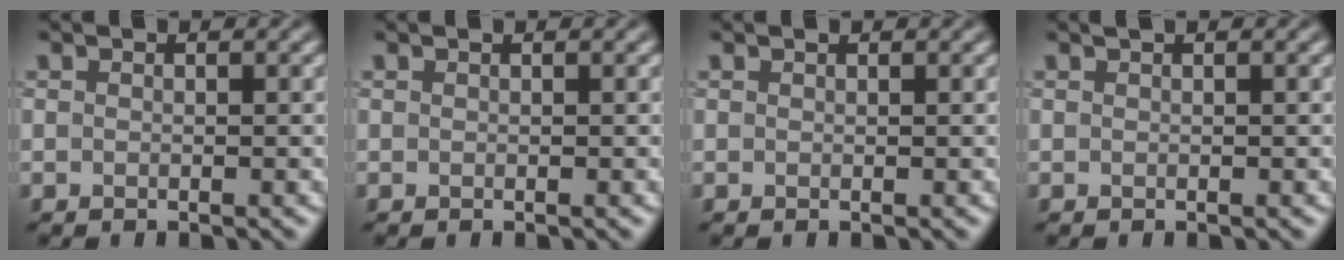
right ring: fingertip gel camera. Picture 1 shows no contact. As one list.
[{"total": 0.0}, {"total": 0.0}, {"total": 0.0}]